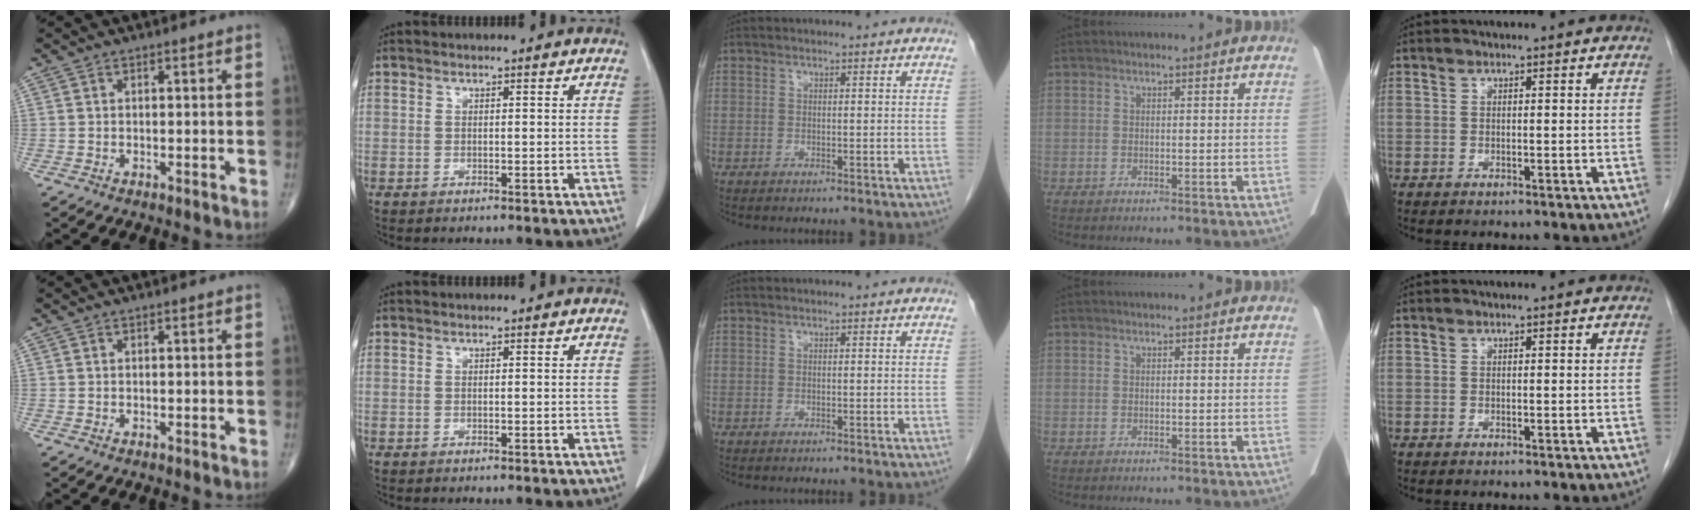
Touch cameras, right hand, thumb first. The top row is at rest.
{}